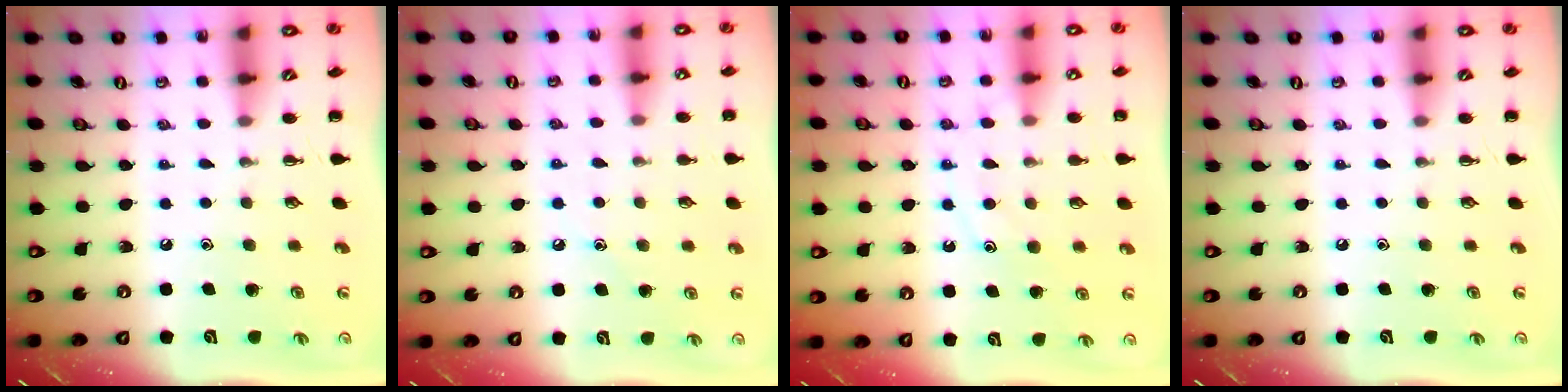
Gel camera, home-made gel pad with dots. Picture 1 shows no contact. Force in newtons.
{"total": 5.9, "press": 5.7, "slide": 1.6}
{"total": 12.0, "press": 12.0, "slide": 0.9}
{"total": 0.0}